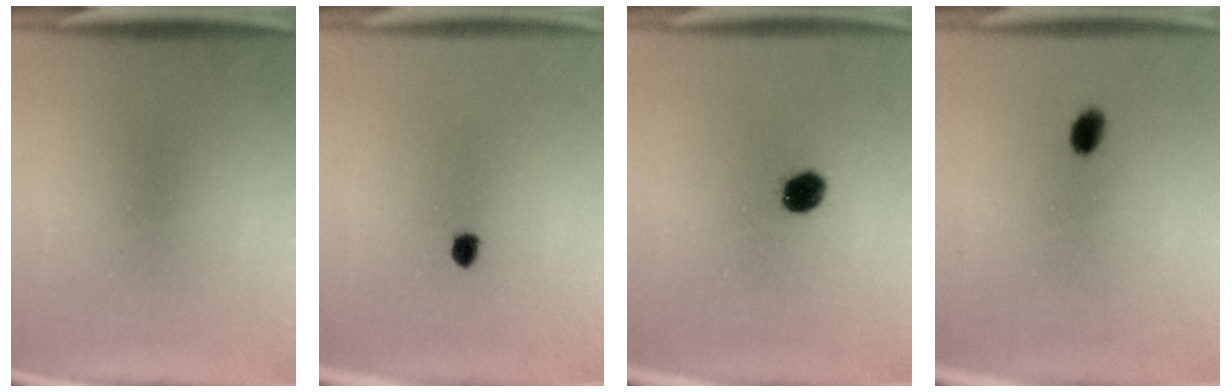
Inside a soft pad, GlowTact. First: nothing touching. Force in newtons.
{"total": 1.7}
{"total": 4.9}
{"total": 2.4}